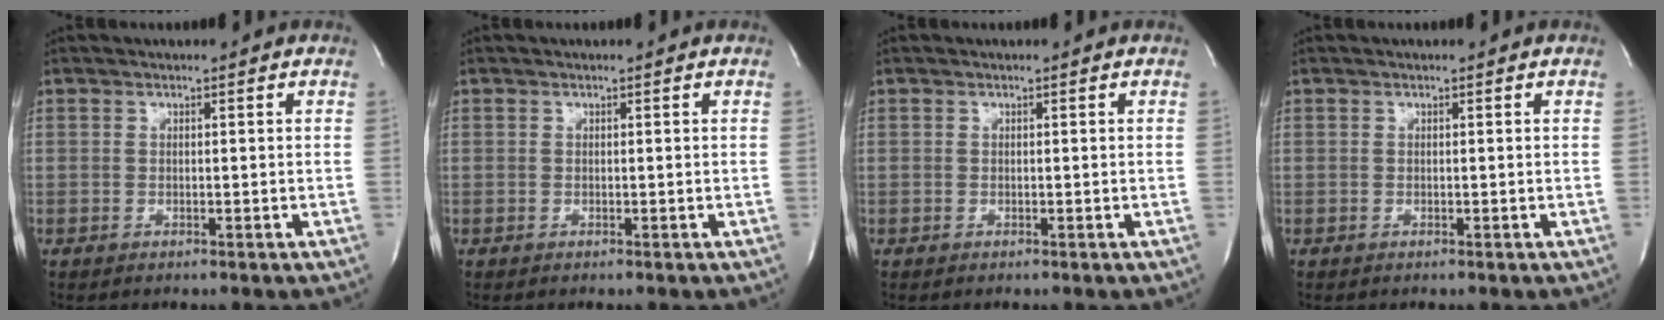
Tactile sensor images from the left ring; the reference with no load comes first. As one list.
[{"total": 0.0}, {"total": 0.0}, {"total": 0.0}]